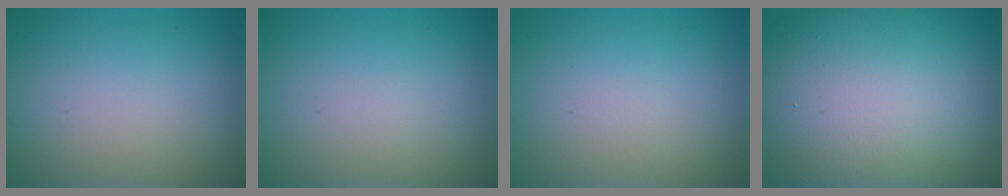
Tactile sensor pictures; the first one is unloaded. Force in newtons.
{"total": 0.0}
{"total": 0.0}
{"total": 18.0, "press": 17.9, "slide": 1.2}